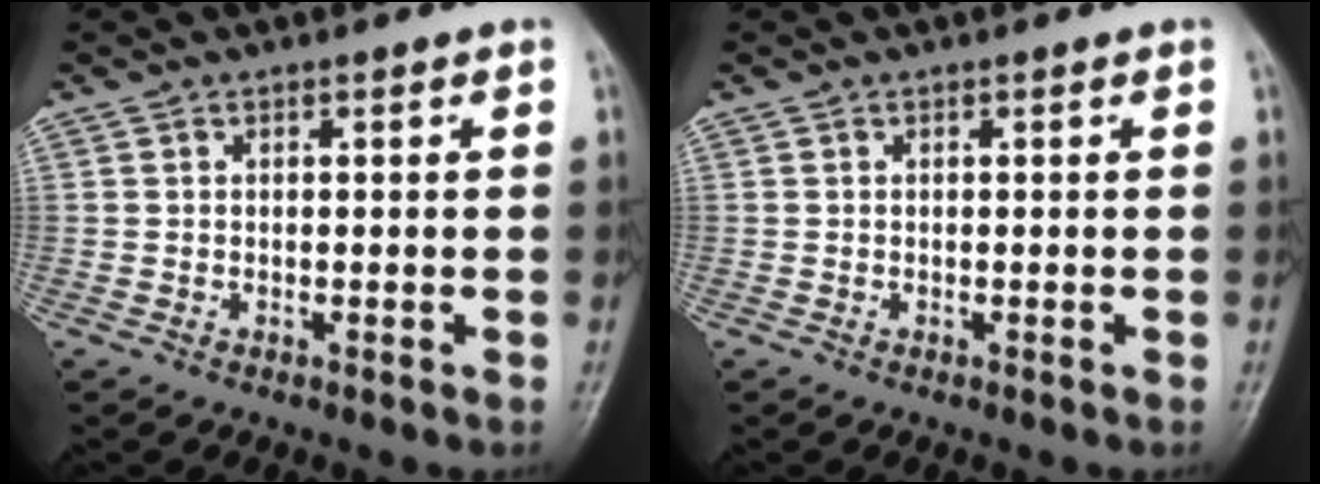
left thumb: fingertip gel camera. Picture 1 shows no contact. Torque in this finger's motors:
{"motor_torque": [0.00, 0.00, 0.00, 0.00, 0.00]}